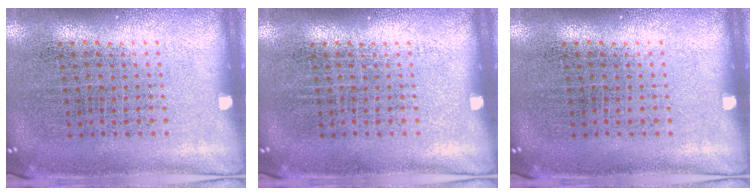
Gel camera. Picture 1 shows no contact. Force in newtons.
{"total": 0.0}
{"total": 0.0}